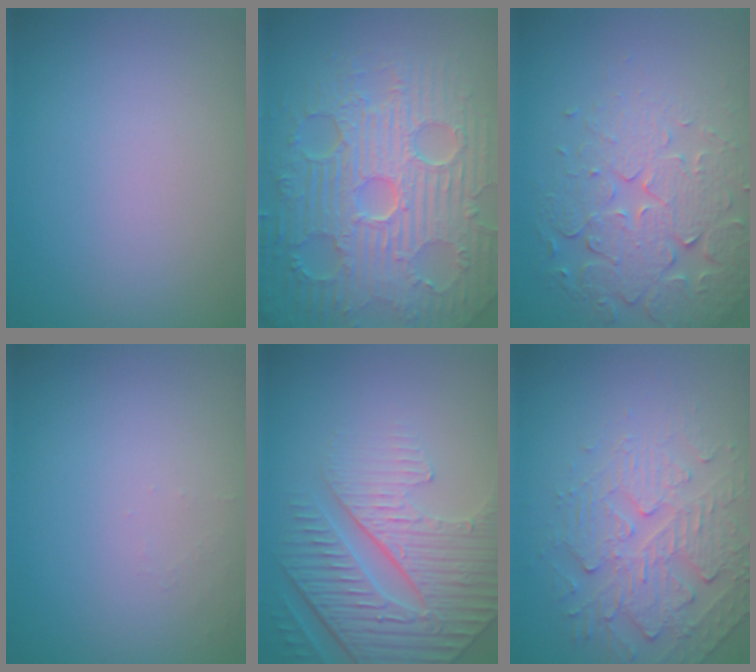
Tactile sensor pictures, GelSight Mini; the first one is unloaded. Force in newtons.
{"total": 10.8, "press": 7.1, "slide": 8.1}
{"total": 5.7, "press": 4.7, "slide": 3.1}
{"total": 0.7, "press": 0.7, "slide": 0.1}
{"total": 5.7, "press": 5.1, "slide": 2.6}
{"total": 4.8, "press": 3.5, "slide": 3.2}